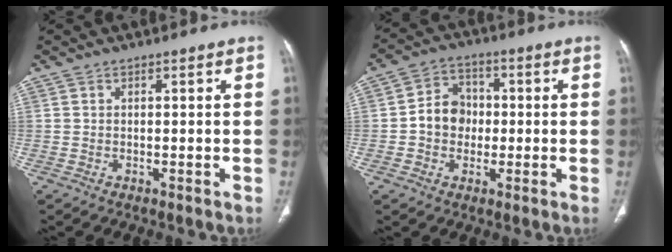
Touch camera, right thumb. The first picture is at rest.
{"total": 7.6, "force": [-0.5, 6.5, 3.8], "torque": [-0.032, 0.021, -0.019]}